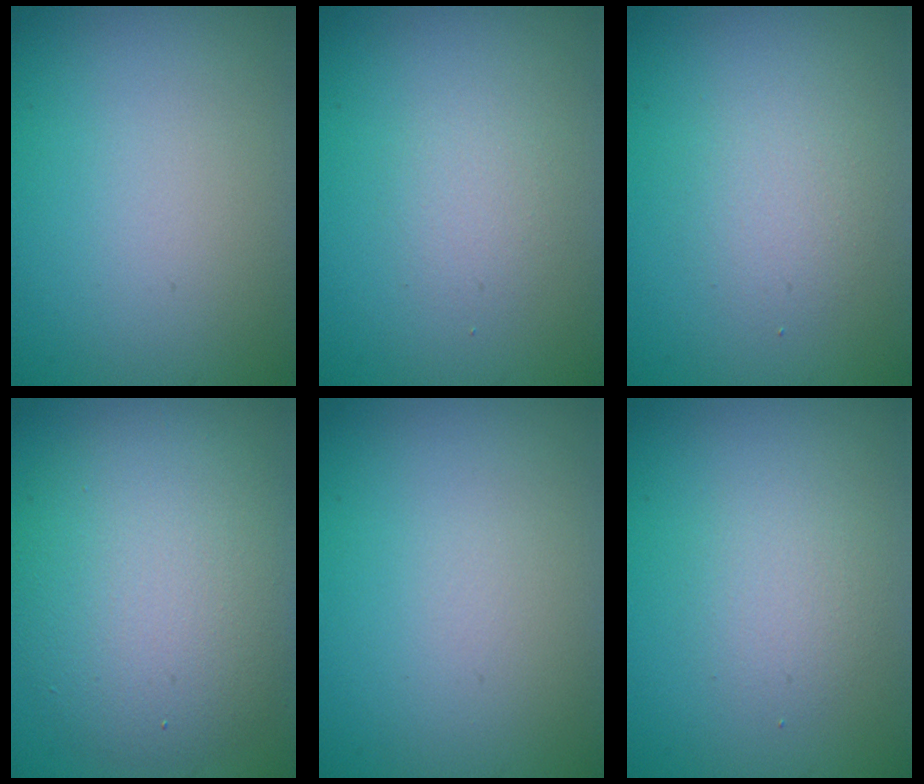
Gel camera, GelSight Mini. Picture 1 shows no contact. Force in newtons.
{"total": 1.4, "press": 1.4, "slide": 0.1}
{"total": 2.0, "press": 2.0, "slide": 0.1}
{"total": 7.8, "press": 7.8, "slide": 0.4}
{"total": 0.0}
{"total": 1.7, "press": 1.7, "slide": 0.0}